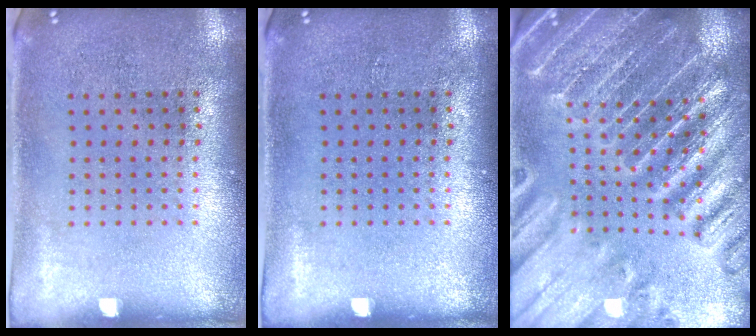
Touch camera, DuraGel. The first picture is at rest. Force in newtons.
{"total": 0.0}
{"total": 4.2, "press": 3.9, "slide": 1.5}